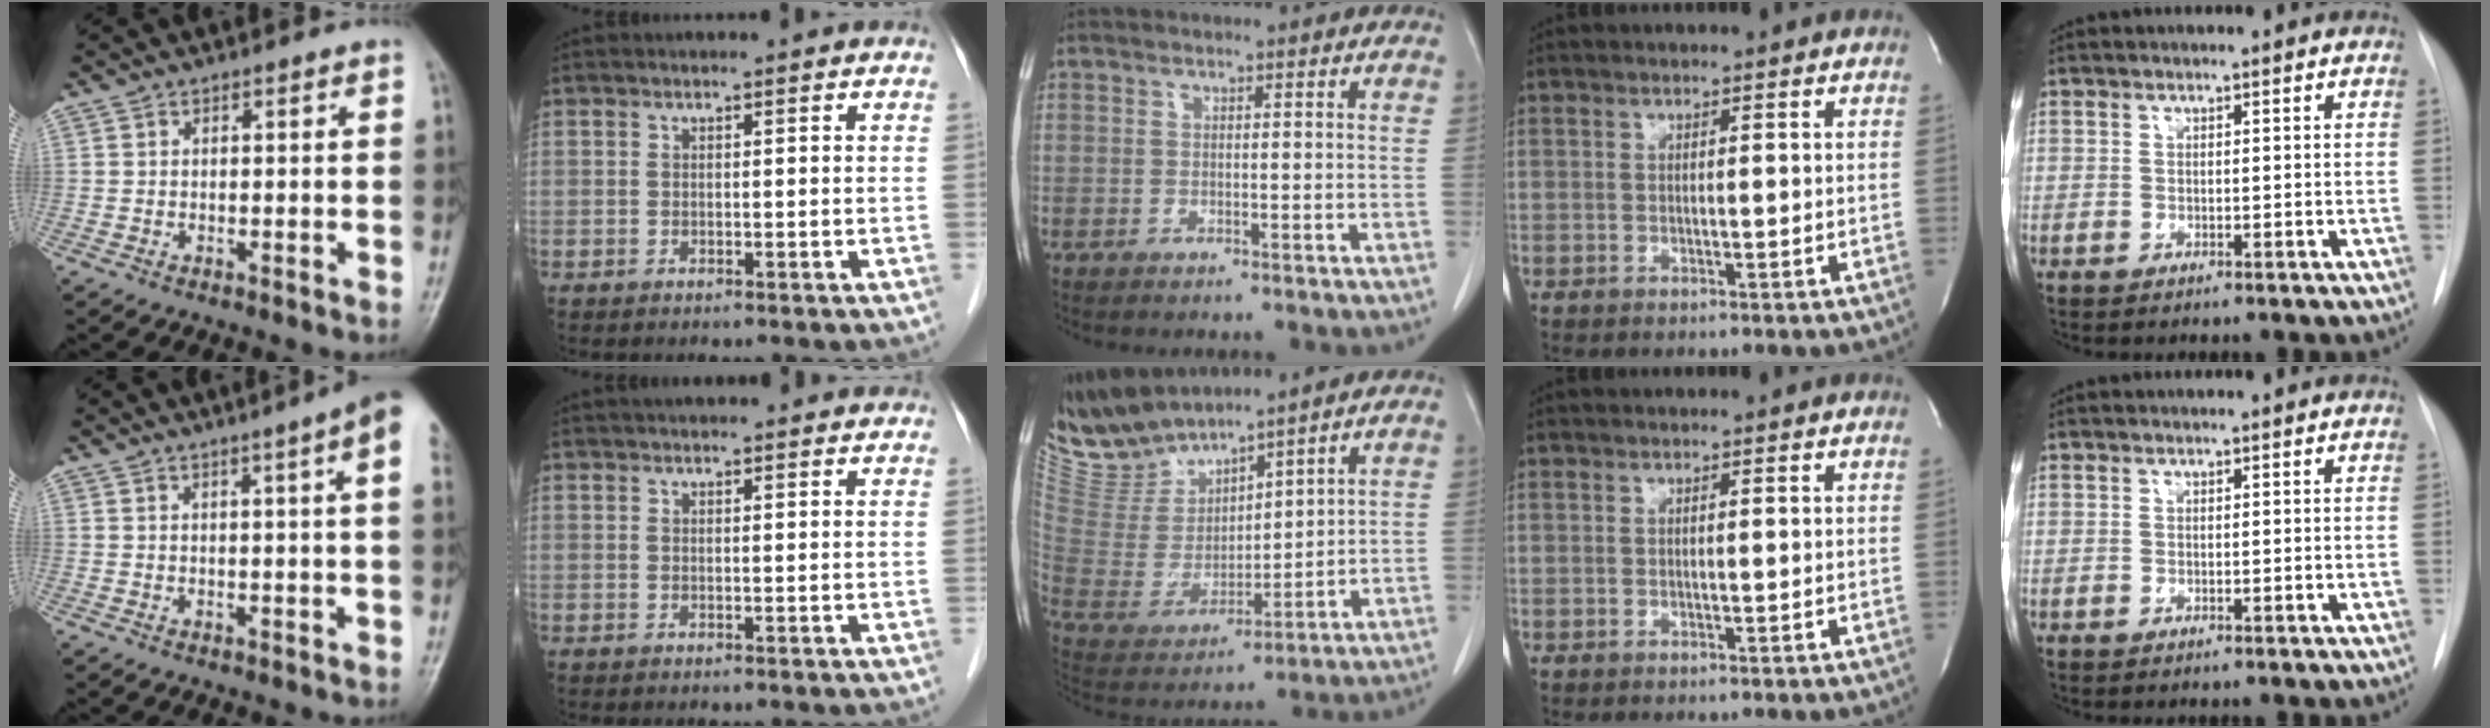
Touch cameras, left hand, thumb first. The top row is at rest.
{"thumb": {"total": 7.7, "force": [3.8, -0.2, 6.7], "torque": [-0.081, 0.004, 0.037]}, "index": {"total": 9.3, "force": [8.4, 1.7, 3.6], "torque": [-0.041, 0.028, 0.095]}, "middle": {"total": 10.0, "force": [9.8, 1.3, 1.6], "torque": [-0.058, 0.001, 0.219]}}